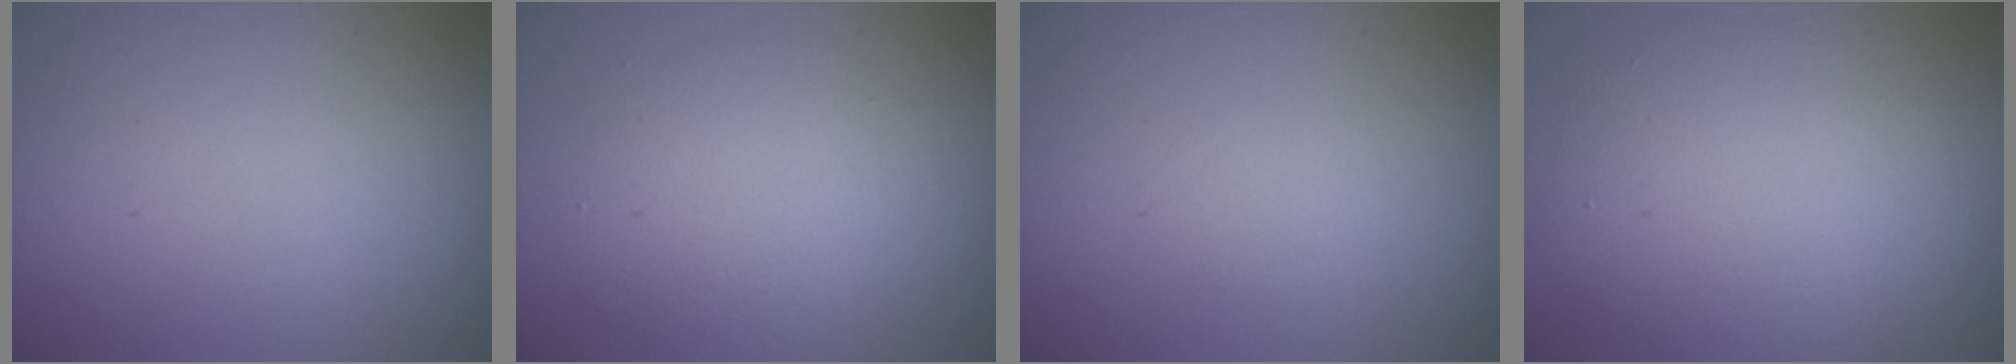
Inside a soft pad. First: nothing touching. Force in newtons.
{"total": 4.2, "press": 4.2, "slide": 0.3}
{"total": 0.7, "press": 0.7, "slide": 0.1}
{"total": 7.8, "press": 7.8, "slide": 0.6}